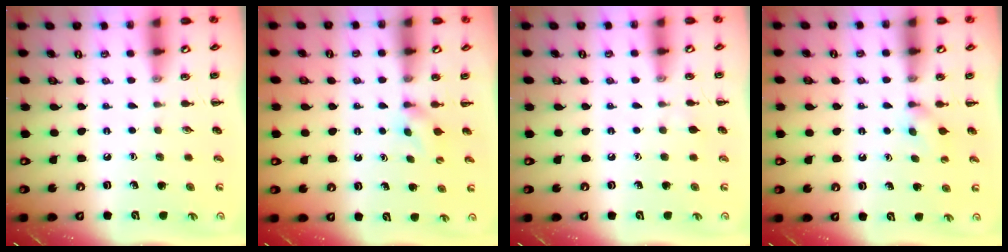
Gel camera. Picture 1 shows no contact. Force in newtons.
{"total": 3.5, "press": 3.4, "slide": 0.9}
{"total": 2.8, "press": 2.6, "slide": 0.8}
{"total": 2.8, "press": 2.5, "slide": 1.2}